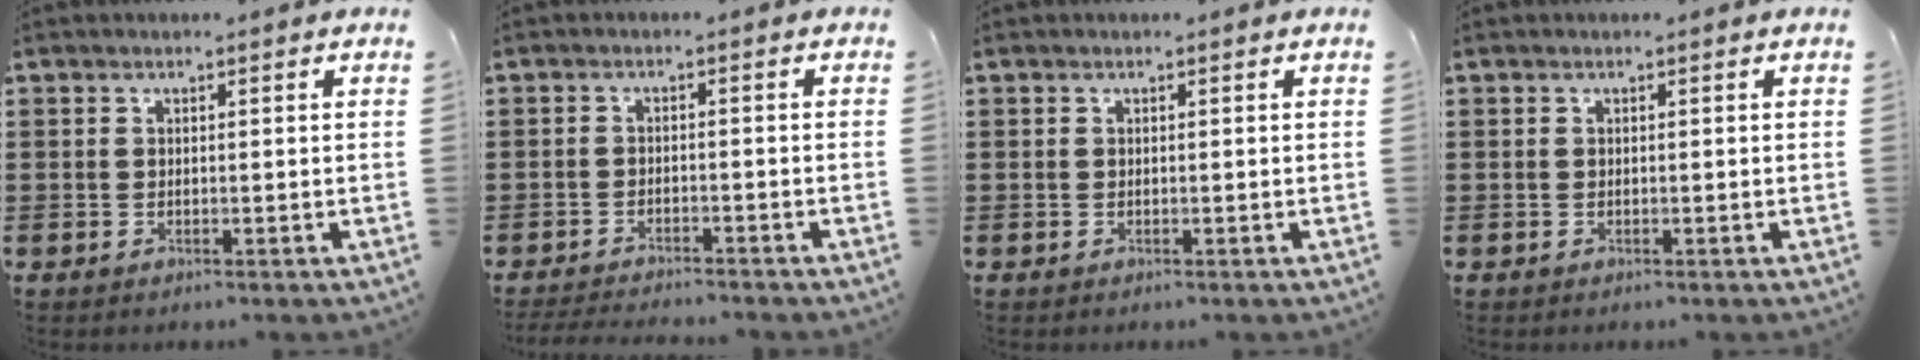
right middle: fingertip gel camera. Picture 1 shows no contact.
{"total": 2.5, "force": [-2.5, 0.1, 0.3], "torque": [-0.014, -0.003, -0.055]}
{"total": 0.0}
{"total": 0.0}